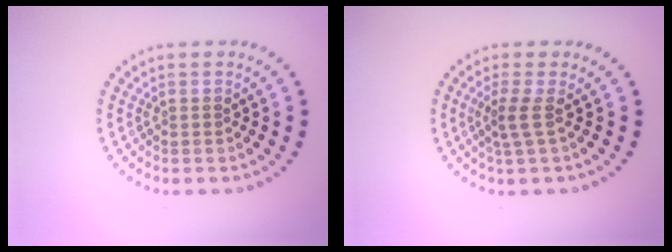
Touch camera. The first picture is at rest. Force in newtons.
{"total": 1.8, "press": 1.2, "slide": 1.3}